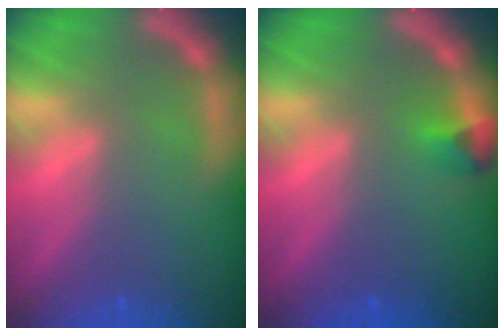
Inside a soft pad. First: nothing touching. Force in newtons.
{"total": 1.4}